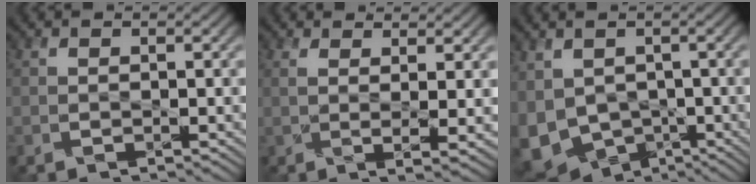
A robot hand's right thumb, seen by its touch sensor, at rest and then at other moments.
{"total": 4.1, "force": [1.4, 0.3, 3.9], "torque": [-0.077, 0.002, 0.026]}
{"total": 9.3, "force": [-2.0, 7.0, 5.8], "torque": [-0.161, -0.028, -0.035]}